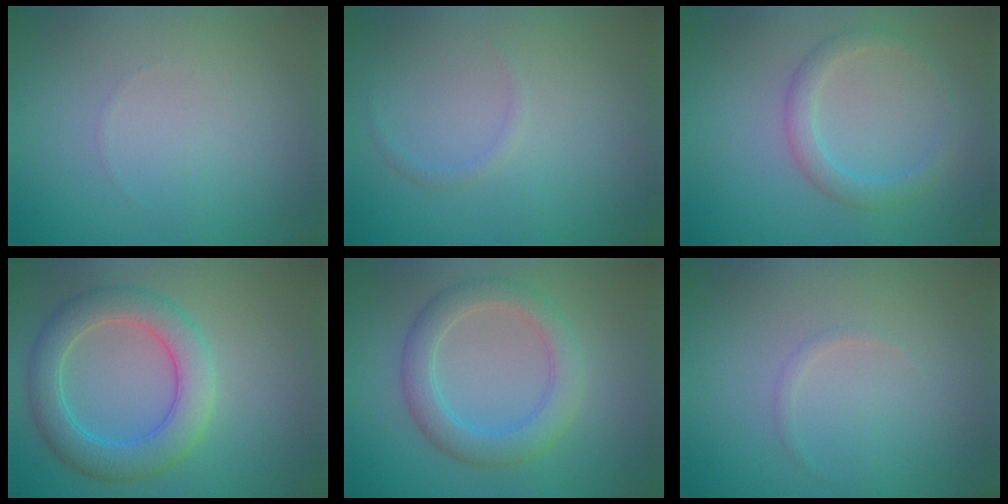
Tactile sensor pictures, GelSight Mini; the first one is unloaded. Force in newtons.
{"total": 0.7, "press": 0.7, "slide": 0.1}
{"total": 2.2, "press": 2.2, "slide": 0.1}
{"total": 5.4, "press": 5.3, "slide": 0.3}
{"total": 4.1, "press": 4.1, "slide": 0.3}
{"total": 0.6, "press": 0.6, "slide": 0.1}